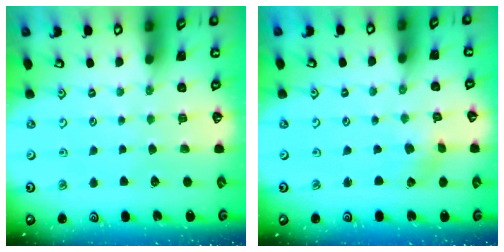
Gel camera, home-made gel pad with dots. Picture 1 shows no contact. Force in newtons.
{"total": 0.7, "press": 0.7, "slide": 0.2}